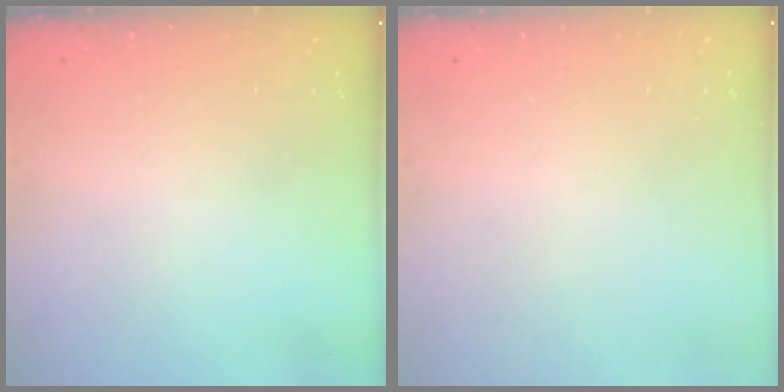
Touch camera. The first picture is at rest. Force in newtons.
{"total": 0.0}